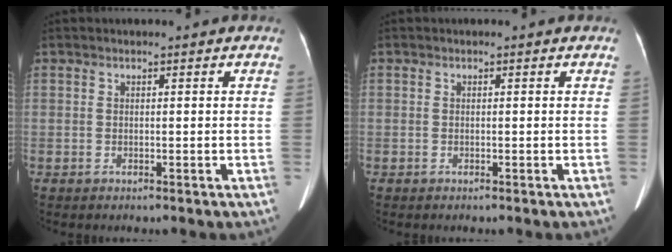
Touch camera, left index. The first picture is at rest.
{"total": 0.0}